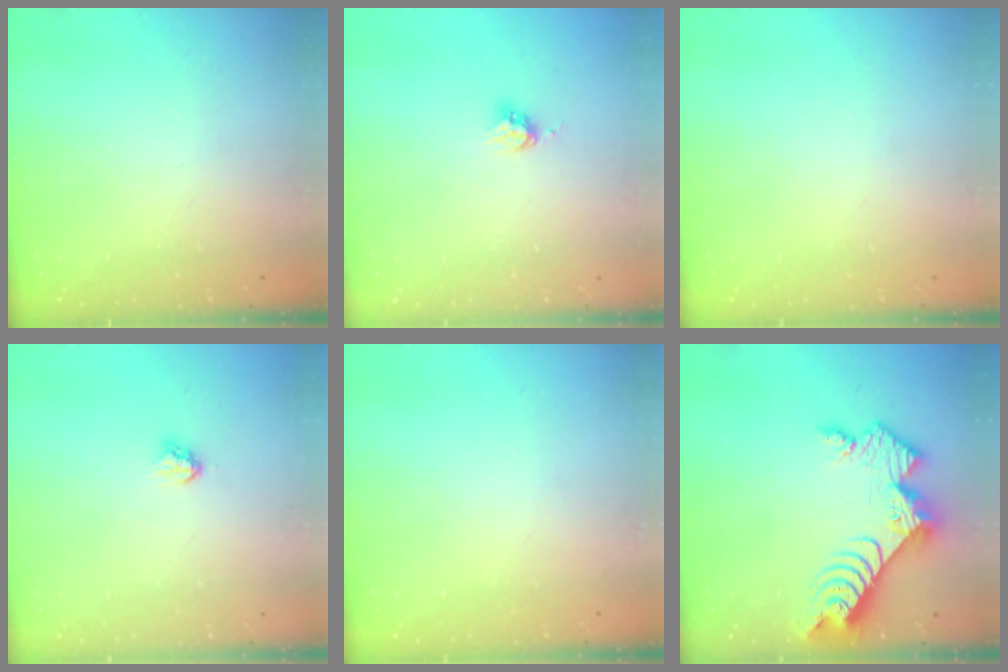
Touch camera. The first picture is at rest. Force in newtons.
{"total": 3.9, "press": 3.9, "slide": 0.1}
{"total": 0.0}
{"total": 3.7, "press": 3.6, "slide": 0.5}
{"total": 0.0}
{"total": 11.2, "press": 11.1, "slide": 0.9}